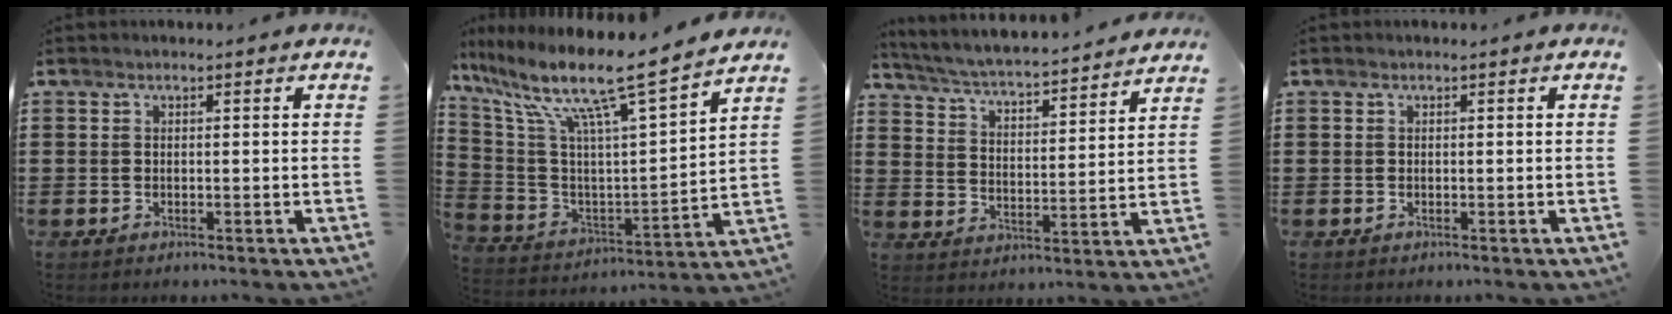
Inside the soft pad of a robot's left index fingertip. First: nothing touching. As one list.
[{"total": 12.7, "force": [9.6, 0.6, 8.3], "torque": [-0.184, -0.068, 0.150]}, {"total": 4.1, "force": [4.0, -0.5, 1.0], "torque": [-0.041, -0.037, 0.059]}, {"total": 0.0}]